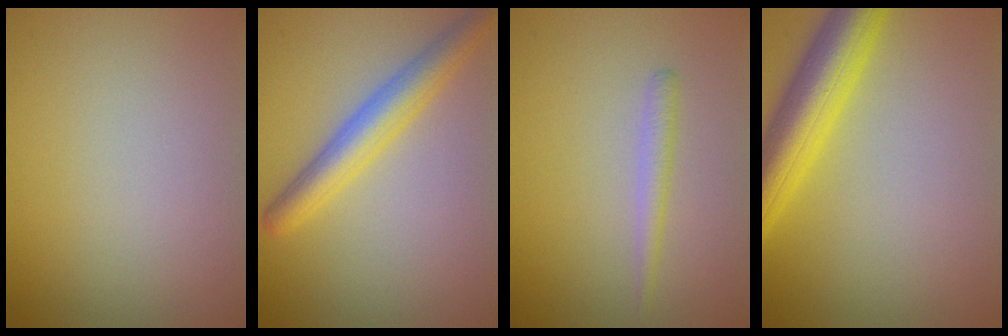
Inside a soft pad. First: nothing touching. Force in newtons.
{"total": 4.0, "press": 4.0, "slide": 0.2}
{"total": 1.3, "press": 1.3, "slide": 0.0}
{"total": 6.3, "press": 6.3, "slide": 0.3}